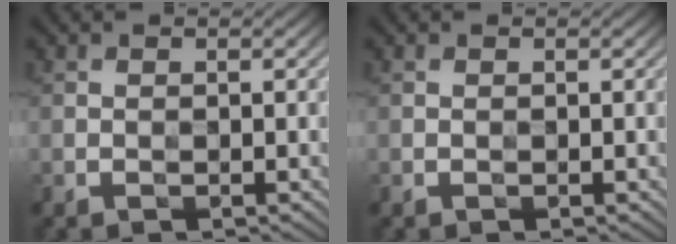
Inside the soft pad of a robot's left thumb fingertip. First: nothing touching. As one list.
[{"total": 0.0}]